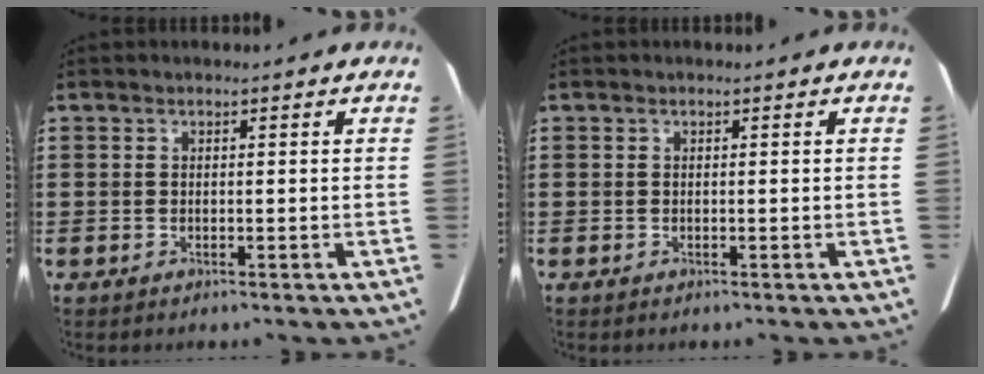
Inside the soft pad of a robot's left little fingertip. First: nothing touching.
{"total": 0.0}